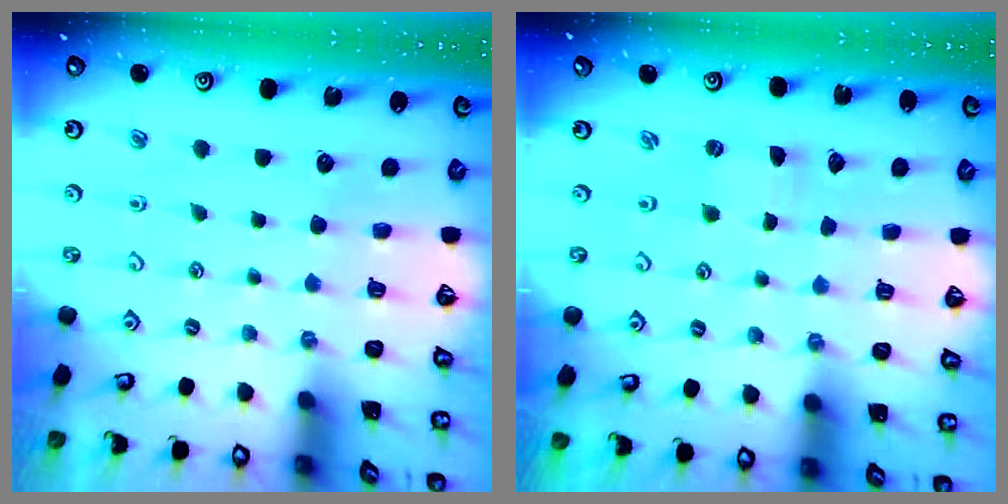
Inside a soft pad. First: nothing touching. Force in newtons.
{"total": 0.0}